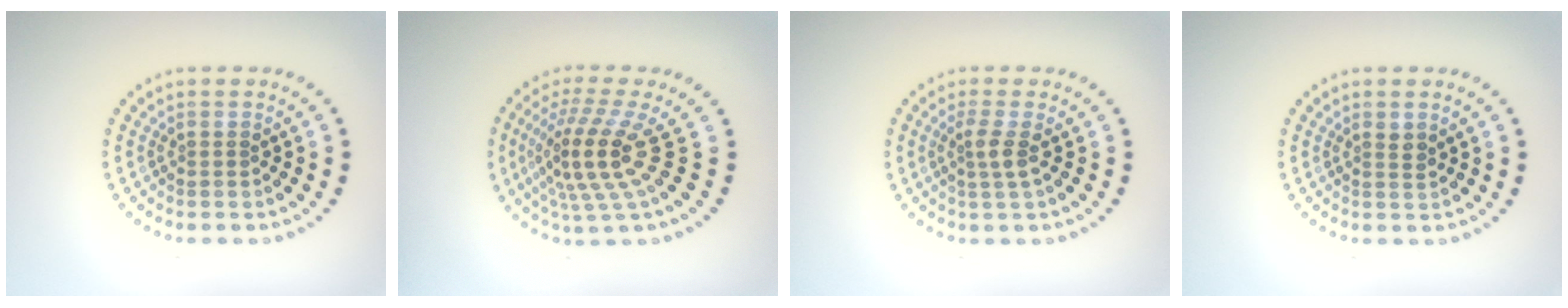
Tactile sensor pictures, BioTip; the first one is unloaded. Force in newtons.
{"total": 5.2, "press": 3.6, "slide": 3.7}
{"total": 1.8, "press": 1.4, "slide": 1.2}
{"total": 0.9, "press": 0.8, "slide": 0.5}